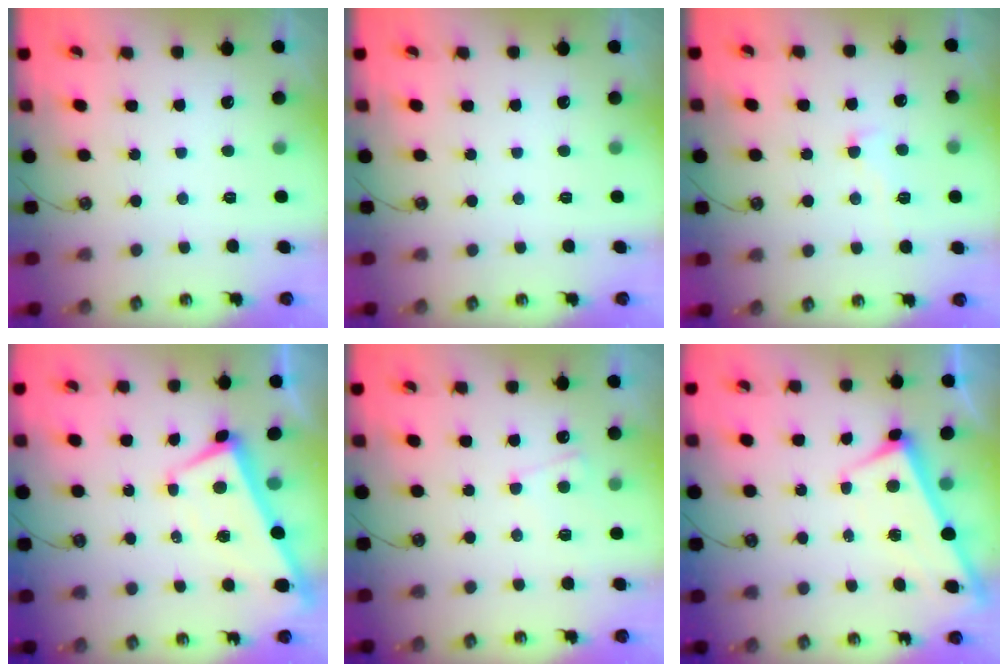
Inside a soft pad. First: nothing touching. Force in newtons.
{"total": 0.0}
{"total": 0.8, "press": 0.5, "slide": 0.6}
{"total": 2.4, "press": 2.3, "slide": 0.7}
{"total": 3.2, "press": 3.1, "slide": 0.8}
{"total": 2.5, "press": 2.5, "slide": 0.2}